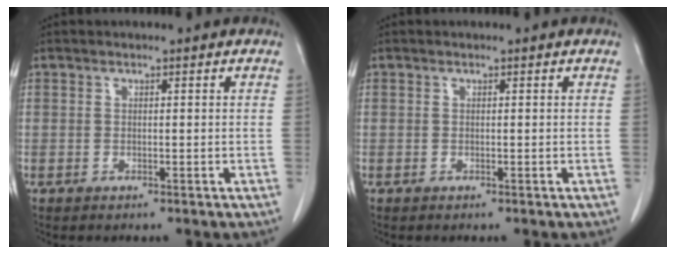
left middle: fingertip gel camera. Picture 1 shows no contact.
{"total": 0.0}